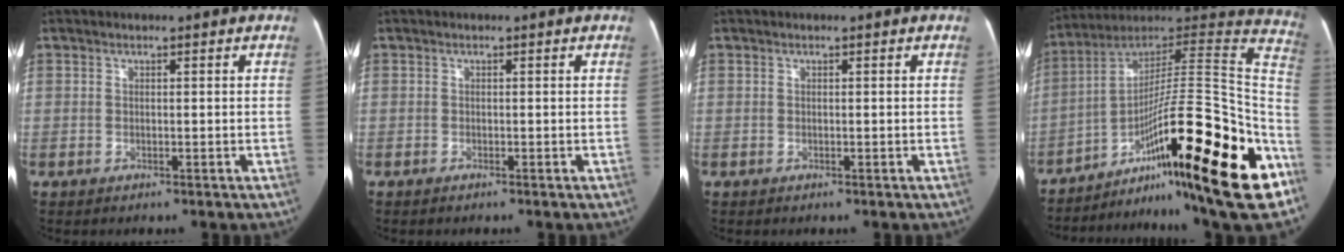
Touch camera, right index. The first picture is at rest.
{"total": 0.0}
{"total": 0.0}
{"total": 31.5, "force": [-14.1, 3.2, 28.0], "torque": [-0.331, 0.023, -0.224]}